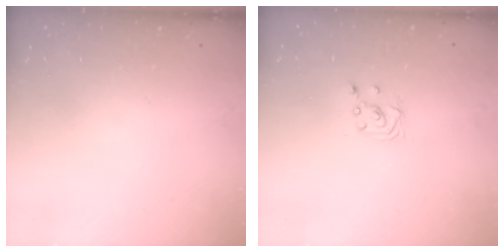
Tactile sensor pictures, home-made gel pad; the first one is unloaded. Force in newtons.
{"total": 2.5, "press": 2.5, "slide": 0.2}